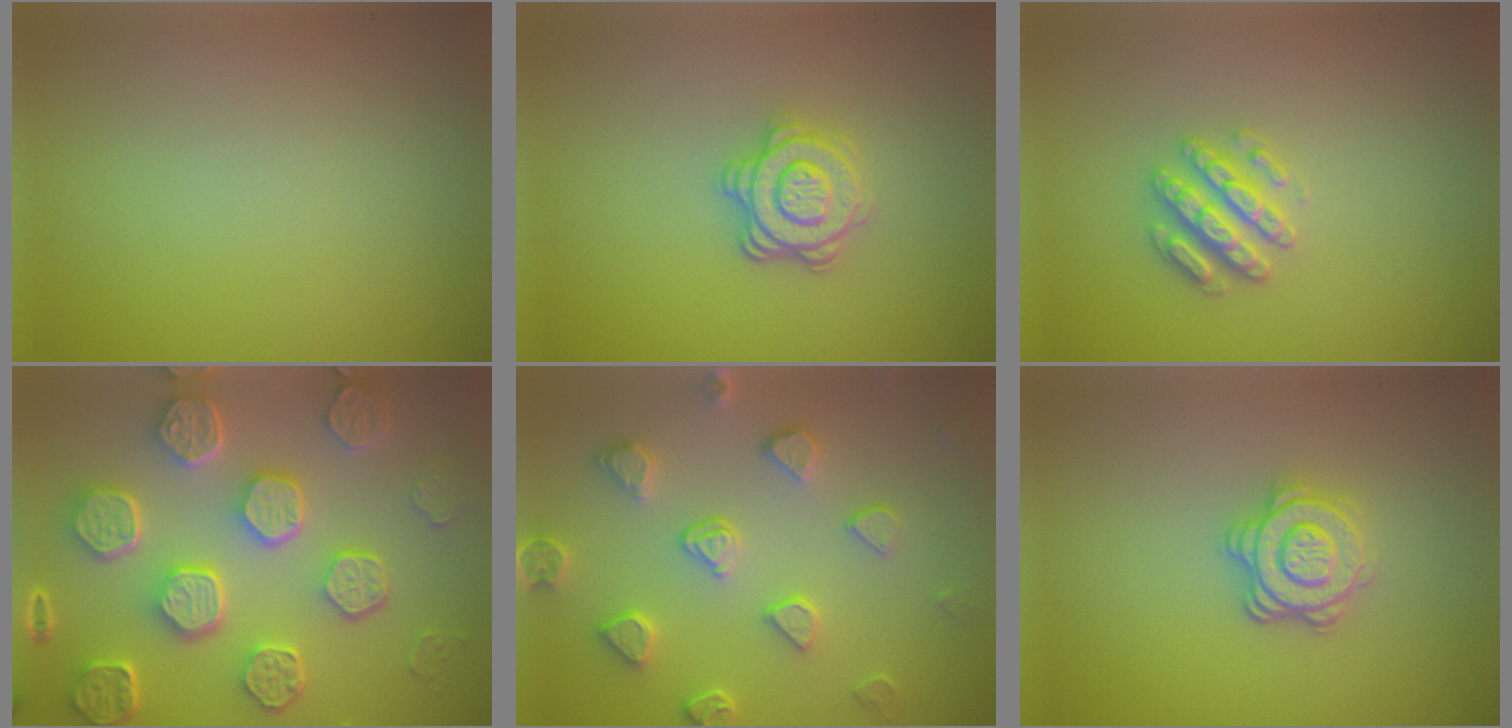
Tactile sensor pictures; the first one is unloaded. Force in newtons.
{"total": 3.6, "press": 3.1, "slide": 1.9}
{"total": 2.8, "press": 2.8, "slide": 0.3}
{"total": 8.3, "press": 6.5, "slide": 5.2}
{"total": 4.1, "press": 3.8, "slide": 1.4}
{"total": 3.5, "press": 3.0, "slide": 1.9}